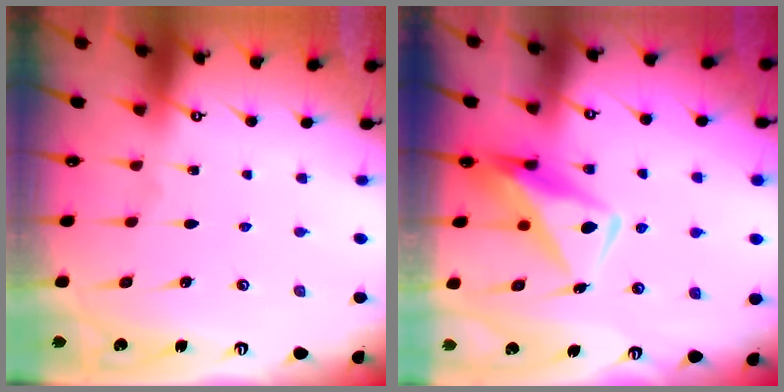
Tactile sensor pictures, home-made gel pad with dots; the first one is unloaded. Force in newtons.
{"total": 11.9, "press": 11.8, "slide": 1.0}